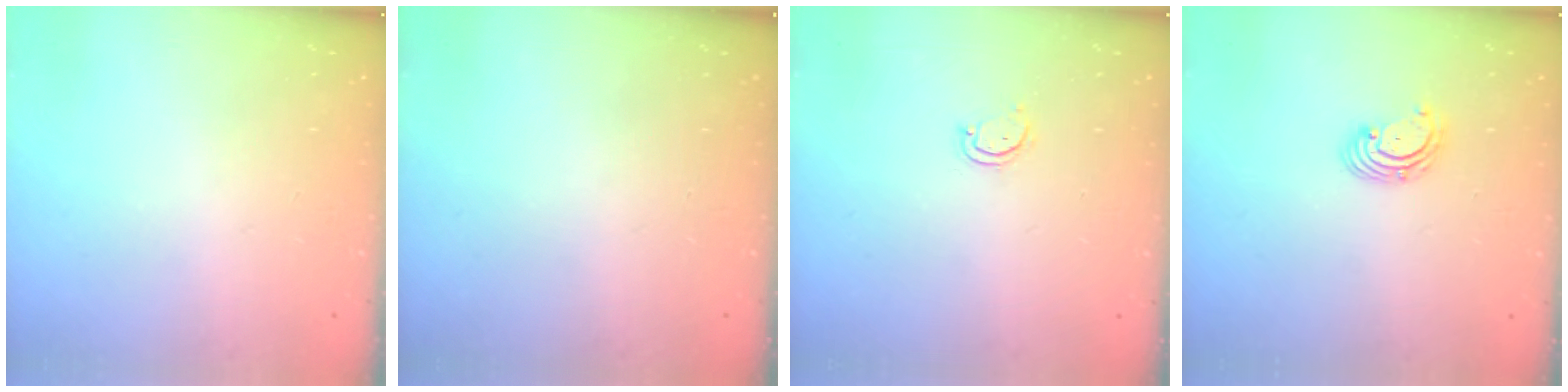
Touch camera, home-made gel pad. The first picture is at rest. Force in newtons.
{"total": 0.0}
{"total": 2.7, "press": 2.6, "slide": 0.3}
{"total": 2.9, "press": 2.9, "slide": 0.3}